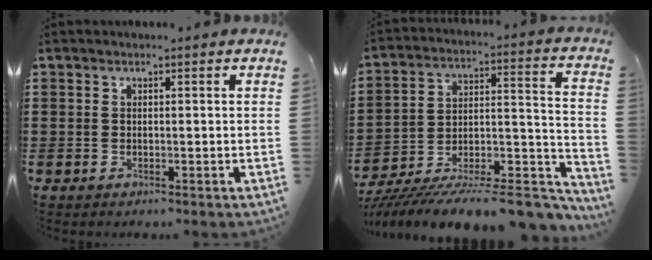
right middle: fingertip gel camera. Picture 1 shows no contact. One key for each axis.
{"total": 12.1, "fx": -10.8, "fy": 1.4, "fz": 5.2, "tx": -0.054, "ty": 0.026, "tz": -0.201}